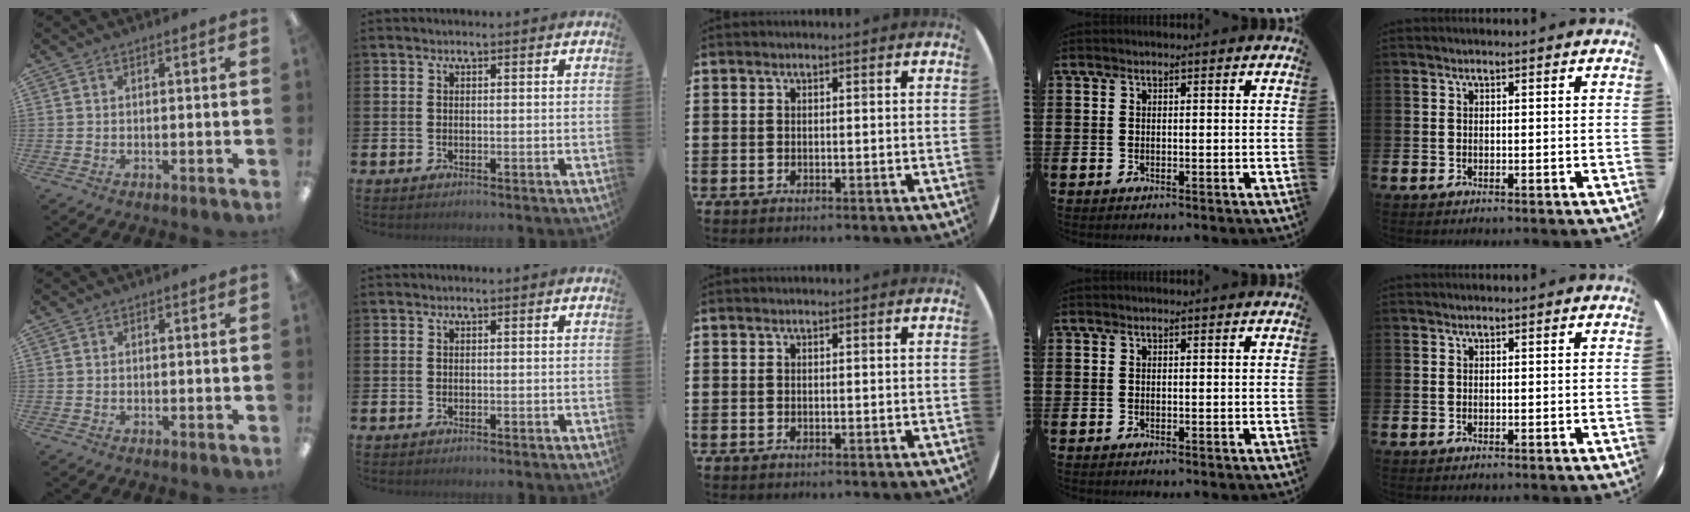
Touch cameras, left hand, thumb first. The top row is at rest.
{}